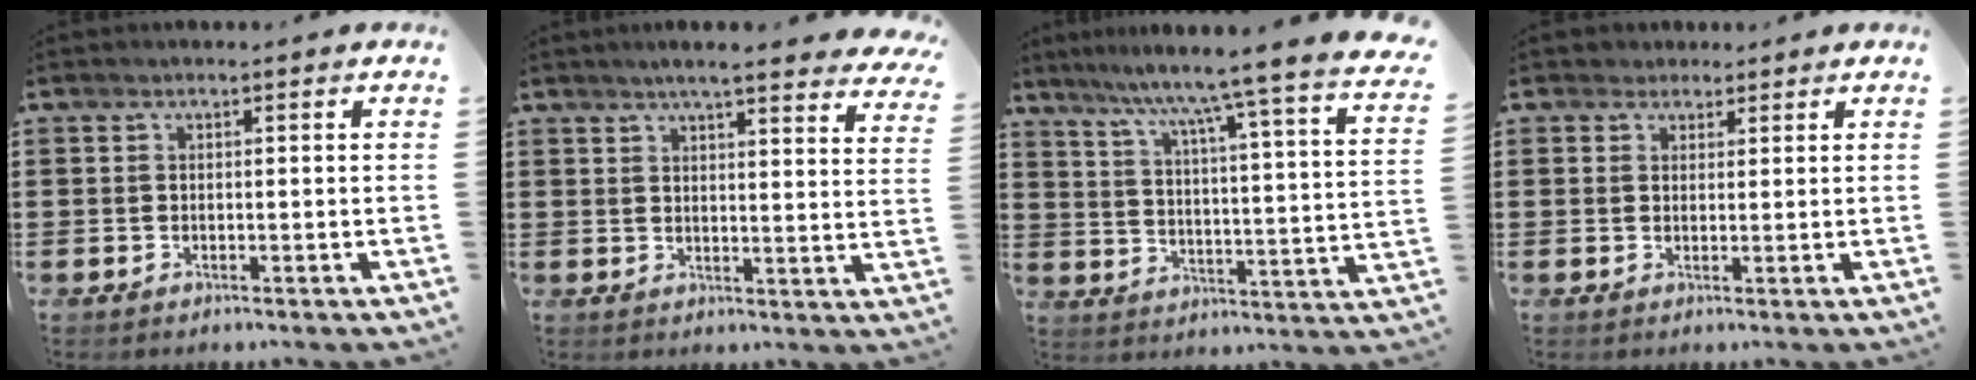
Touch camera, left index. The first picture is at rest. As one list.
[{"total": 4.9, "force": [4.3, -0.4, 2.2], "torque": [-0.058, -0.017, 0.074]}, {"total": 6.7, "force": [5.5, -2.2, 3.0], "torque": [-0.076, -0.064, 0.077]}, {"total": 2.0, "force": [1.6, 1.2, -0.1], "torque": [-0.004, 0.008, 0.030]}]